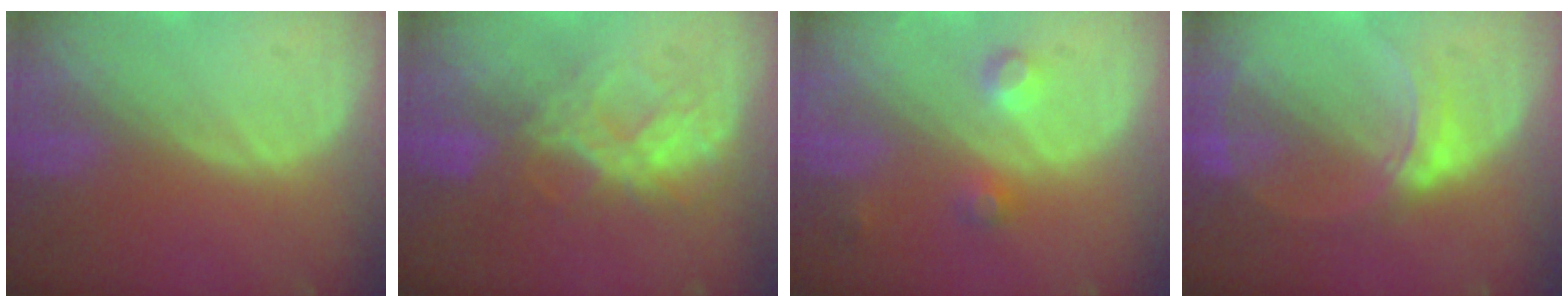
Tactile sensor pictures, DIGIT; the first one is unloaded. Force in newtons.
{"total": 6.8, "press": 6.7, "slide": 1.2}
{"total": 3.5, "press": 3.4, "slide": 0.7}
{"total": 6.3, "press": 5.6, "slide": 3.0}